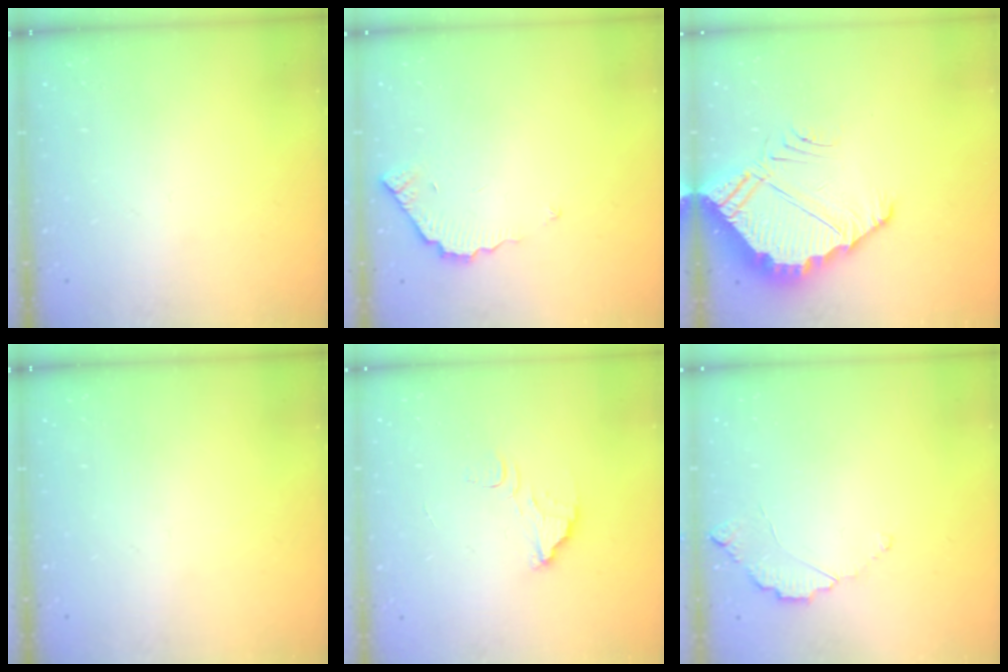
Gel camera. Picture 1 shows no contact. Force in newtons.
{"total": 4.6, "press": 4.6, "slide": 0.4}
{"total": 6.9, "press": 6.9, "slide": 0.3}
{"total": 0.0}
{"total": 6.7, "press": 6.7, "slide": 0.5}
{"total": 2.9, "press": 2.9, "slide": 0.3}